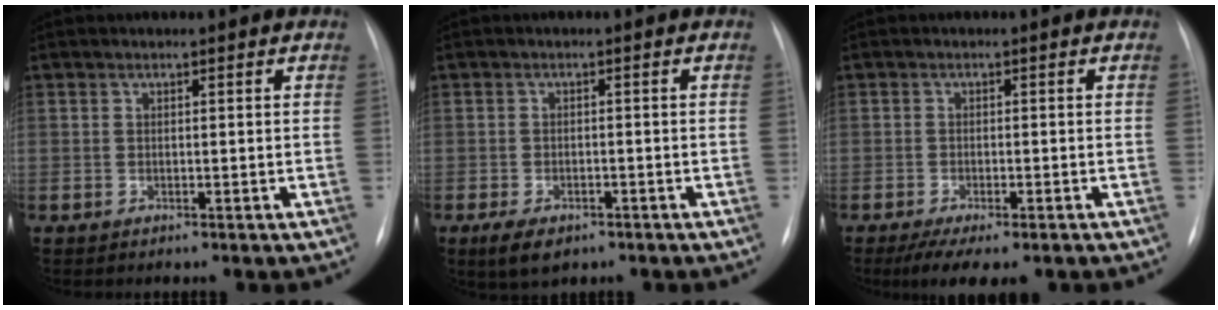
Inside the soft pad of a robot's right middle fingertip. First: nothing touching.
{"total": 4.4, "force": [-2.8, 2.2, 2.6], "torque": [-0.052, -0.007, -0.039]}
{"total": 6.6, "force": [-4.7, 2.1, 4.2], "torque": [-0.062, -0.013, -0.070]}